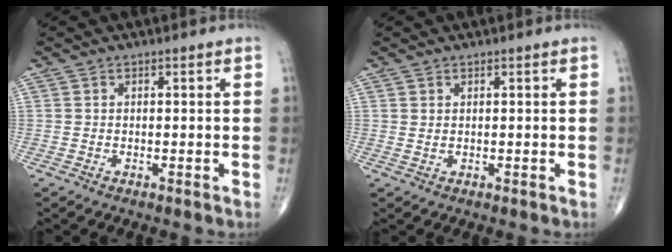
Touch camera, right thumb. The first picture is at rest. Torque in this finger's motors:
{"motor_torque": [-0.16, 0.37, -0.19, -0.42, -0.03]}